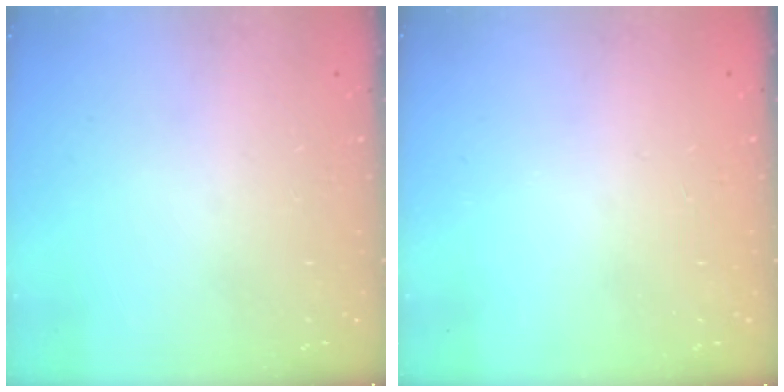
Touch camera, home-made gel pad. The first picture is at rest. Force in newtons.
{"total": 0.0}